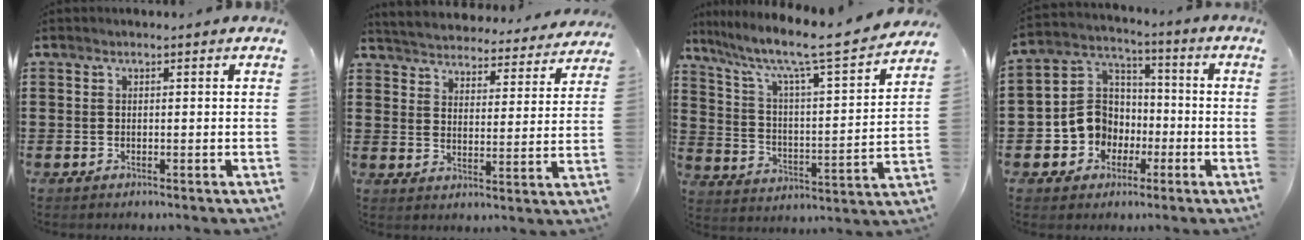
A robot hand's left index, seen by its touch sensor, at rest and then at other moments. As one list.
[{"total": 4.3, "force": [4.3, -0.3, -0.3], "torque": [-0.023, -0.042, 0.070]}, {"total": 8.2, "force": [6.7, 0.4, 4.8], "torque": [-0.123, -0.057, 0.103]}, {"total": 8.6, "force": [-2.3, 7.9, 2.4], "torque": [-0.092, 0.009, -0.045]}]